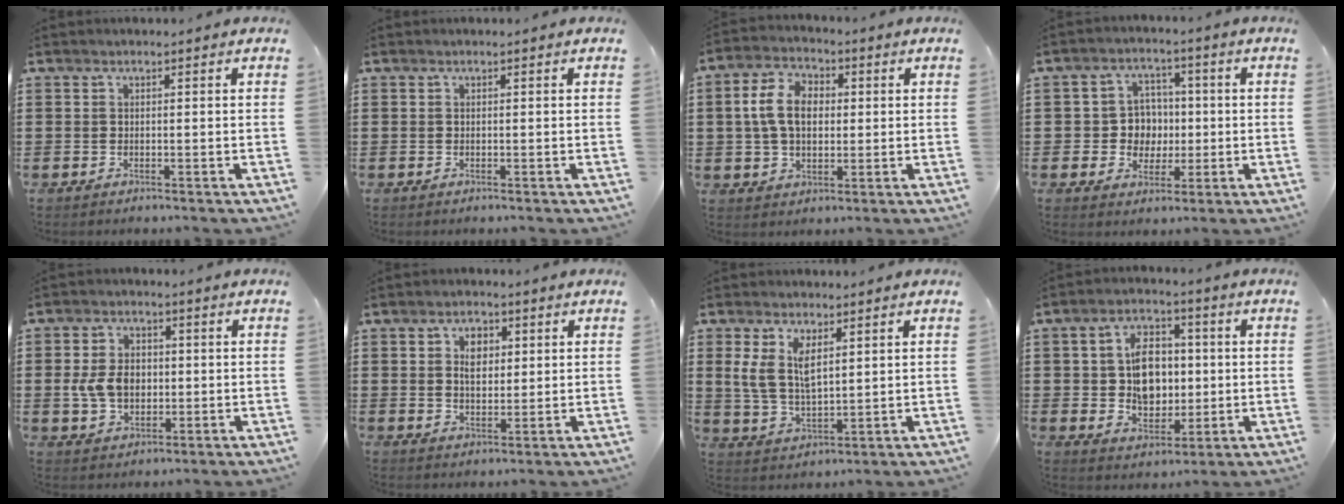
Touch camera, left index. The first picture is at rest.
{"total": 0.0}
{"total": 7.8, "force": [1.1, 5.2, 5.6], "torque": [-0.141, 0.012, 0.011]}
{"total": 5.9, "force": [0.0, 5.6, 2.0], "torque": [-0.052, 0.014, -0.002]}
{"total": 6.0, "force": [-0.2, 4.4, 4.1], "torque": [-0.099, 0.001, -0.013]}
{"total": 4.0, "force": [1.4, 2.5, 2.8], "torque": [-0.046, 0.006, 0.020]}
{"total": 6.9, "force": [2.8, 3.2, 5.4], "torque": [-0.123, 0.004, 0.048]}
{"total": 8.5, "force": [0.8, 6.0, 6.0], "torque": [-0.103, 0.012, 0.013]}